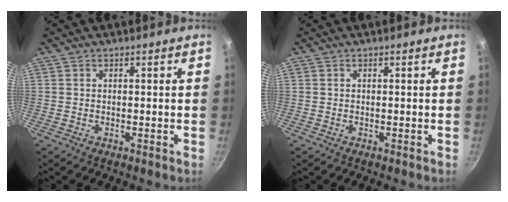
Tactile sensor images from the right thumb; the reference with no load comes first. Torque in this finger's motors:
{"motor_torque": [-0.17, 0.17, 0.00, 0.03, 0.00]}